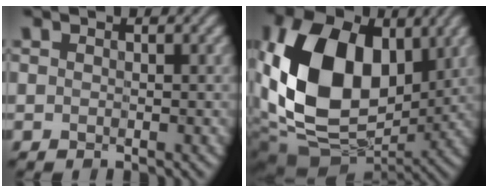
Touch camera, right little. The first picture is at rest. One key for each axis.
{"total": 14.8, "fx": 1.5, "fy": 10.1, "fz": 10.7, "tx": -0.226, "ty": -0.007, "tz": 0.027}